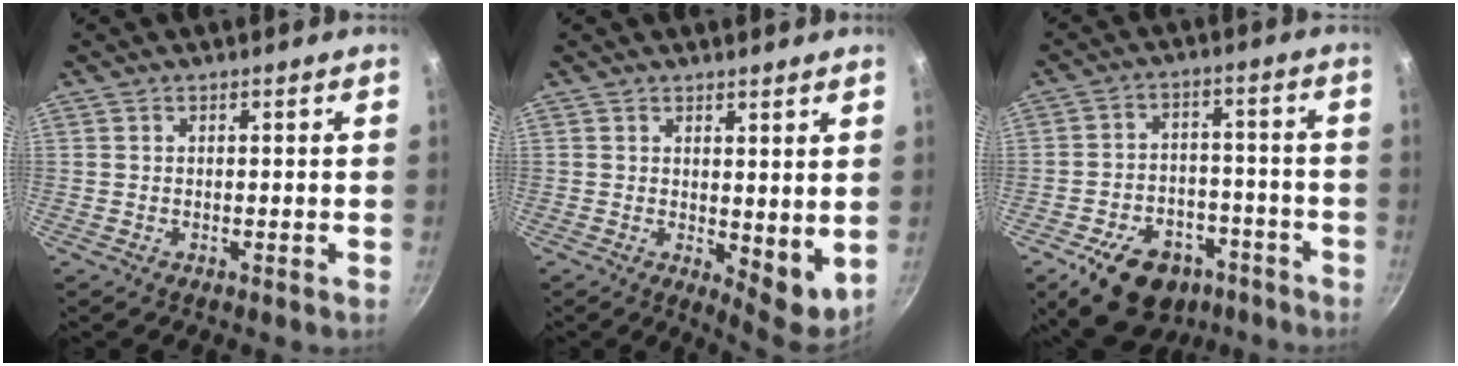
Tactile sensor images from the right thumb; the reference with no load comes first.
{"total": 6.7, "force": [1.6, 3.1, 5.8], "torque": [-0.068, -0.023, 0.029]}
{"total": 16.1, "force": [-9.6, 10.4, 7.6], "torque": [-0.088, 0.055, -0.132]}